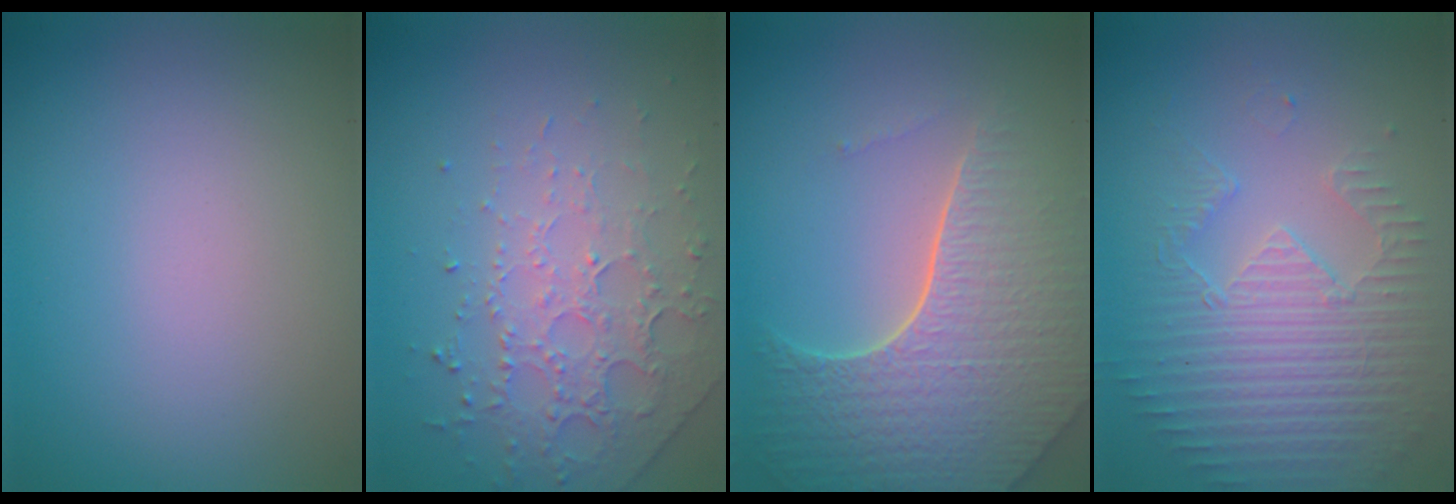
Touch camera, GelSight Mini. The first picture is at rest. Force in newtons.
{"total": 4.4, "press": 3.1, "slide": 3.2}
{"total": 8.2, "press": 5.8, "slide": 5.8}
{"total": 3.8, "press": 3.6, "slide": 1.2}